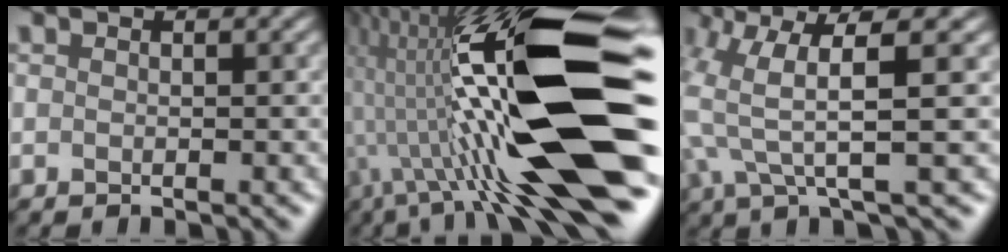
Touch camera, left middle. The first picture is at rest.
{"total": 14.8, "force": [0.2, 3.5, 14.4], "torque": [-0.241, 0.005, -0.004]}
{"total": 5.0, "force": [3.3, 0.1, 3.7], "torque": [-0.091, -0.001, 0.058]}